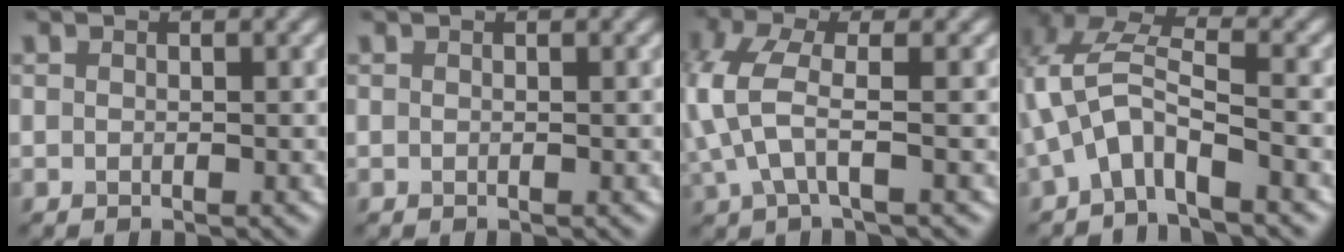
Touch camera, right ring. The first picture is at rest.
{"total": 0.0}
{"total": 4.6, "force": [0.1, 1.7, 4.3], "torque": [-0.109, -0.001, -0.001]}
{"total": 4.8, "force": [-2.3, 1.7, 3.8], "torque": [-0.083, 0.006, -0.054]}